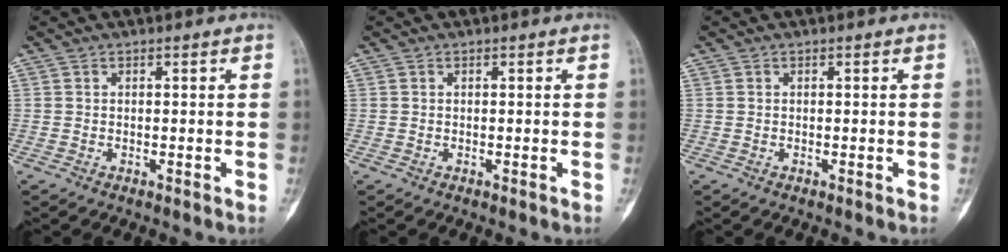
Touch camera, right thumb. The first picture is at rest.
{"total": 0.0}
{"total": 0.0}